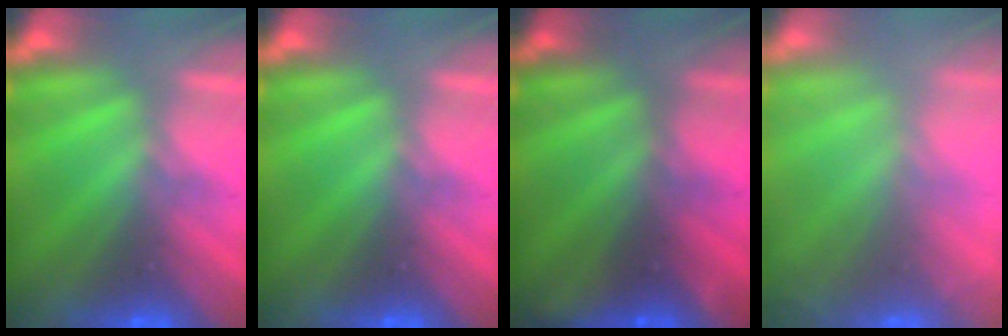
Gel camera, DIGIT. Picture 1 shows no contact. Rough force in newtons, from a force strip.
{"total": 0.0}
{"total": 2.4}
{"total": 11.4}